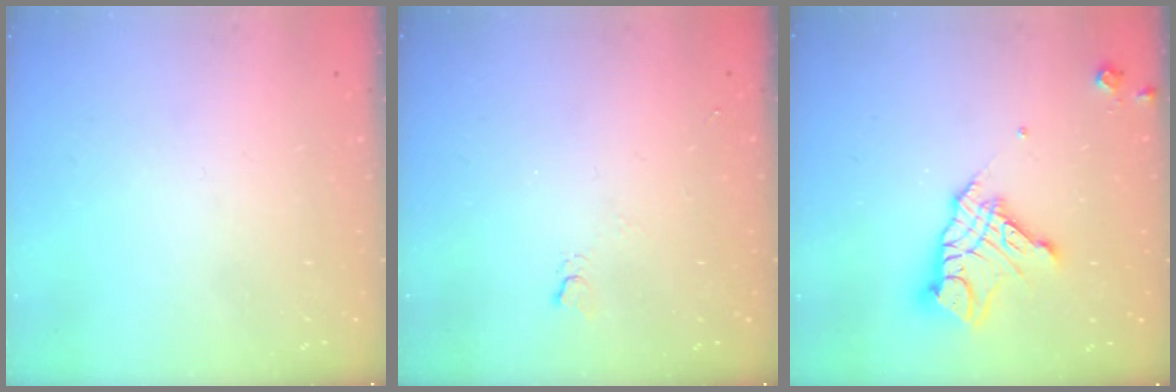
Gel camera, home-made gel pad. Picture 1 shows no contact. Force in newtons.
{"total": 2.7, "press": 2.6, "slide": 0.5}
{"total": 13.1, "press": 13.1, "slide": 1.3}